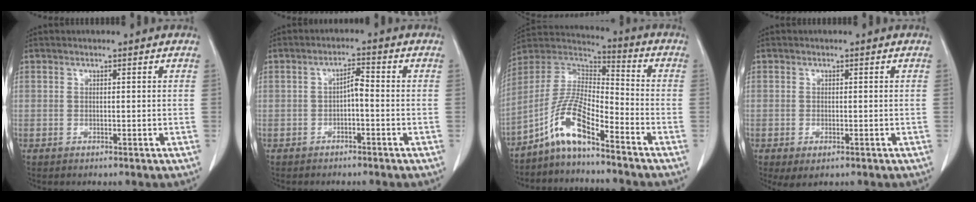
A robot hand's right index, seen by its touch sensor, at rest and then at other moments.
{"total": 2.5, "force": [-0.7, 0.7, 2.3], "torque": [-0.039, 0.009, -0.012]}
{"total": 10.2, "force": [-6.8, 1.7, 7.5], "torque": [-0.165, 0.016, -0.133]}
{"total": 2.5, "force": [-1.2, 1.1, 1.9], "torque": [-0.032, -0.005, -0.011]}